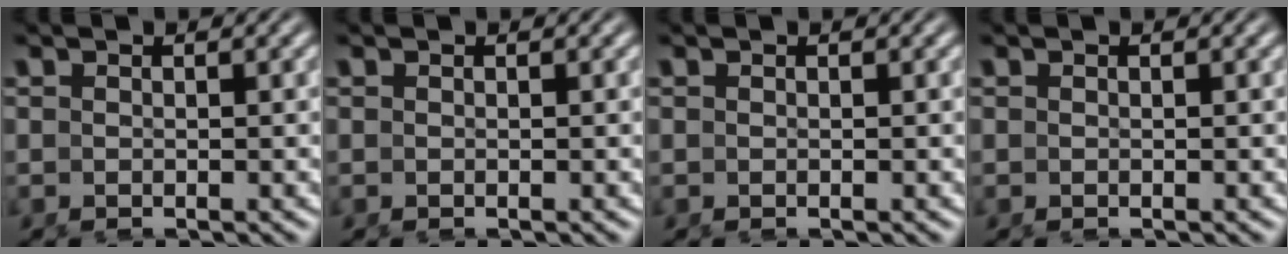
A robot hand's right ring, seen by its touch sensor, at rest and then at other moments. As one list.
[{"total": 0.0}, {"total": 0.0}, {"total": 0.0}]